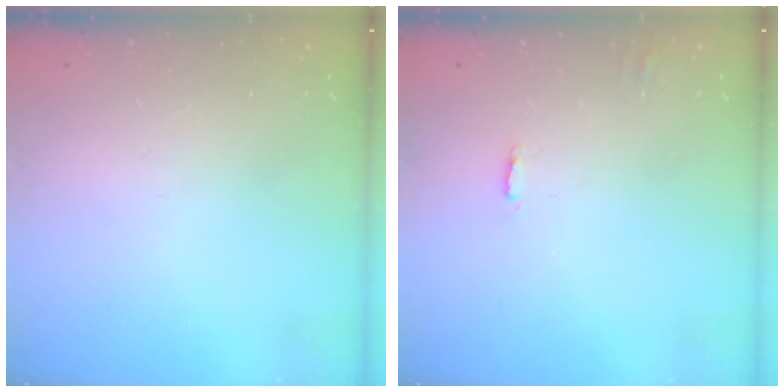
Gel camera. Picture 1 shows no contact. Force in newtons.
{"total": 2.0, "press": 2.0, "slide": 0.1}